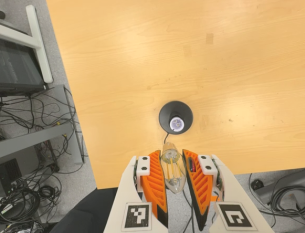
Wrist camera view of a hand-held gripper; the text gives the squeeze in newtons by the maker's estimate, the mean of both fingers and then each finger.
{"total": 20.1, "left": 21.6, "right": 18.5}